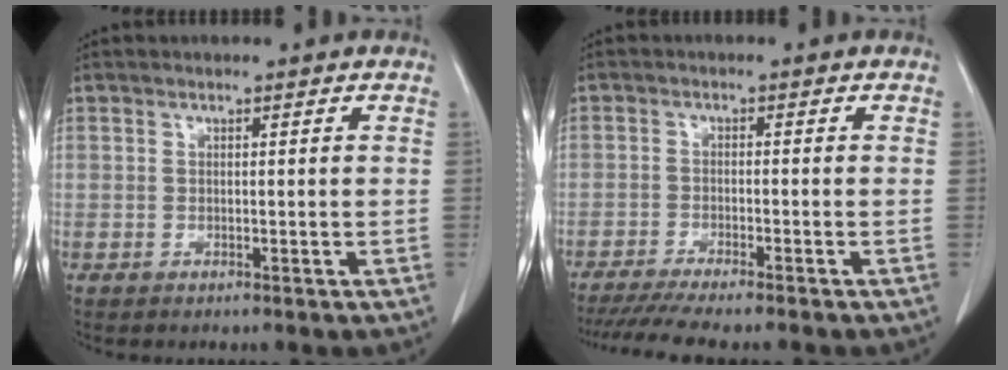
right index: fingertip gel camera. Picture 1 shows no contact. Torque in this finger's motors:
{"motor_torque": [1.03, -1.00, 0.36, 0.10]}